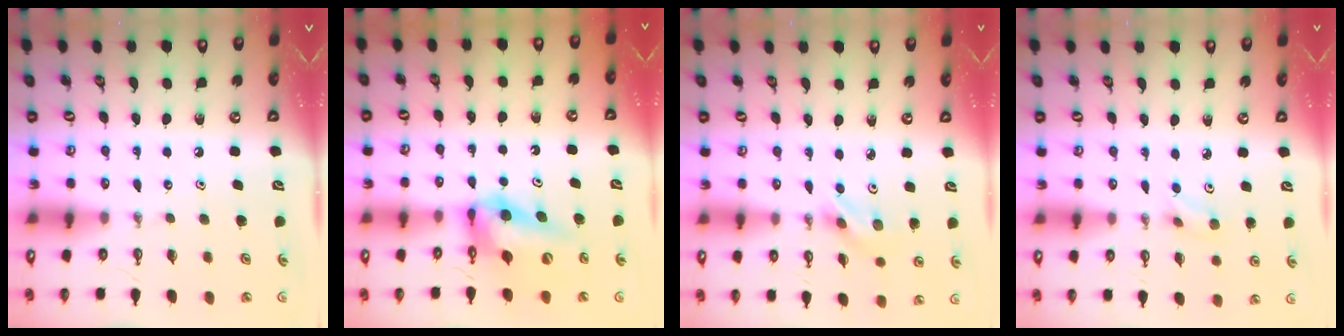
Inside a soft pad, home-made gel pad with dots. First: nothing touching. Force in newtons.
{"total": 11.6, "press": 11.6, "slide": 1.0}
{"total": 3.0, "press": 3.0, "slide": 0.4}
{"total": 3.6, "press": 3.5, "slide": 0.7}